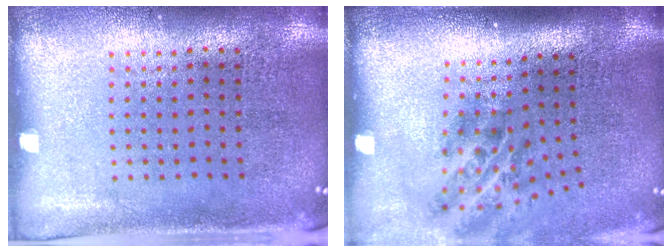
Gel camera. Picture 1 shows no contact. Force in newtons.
{"total": 2.1, "press": 1.3, "slide": 1.6}